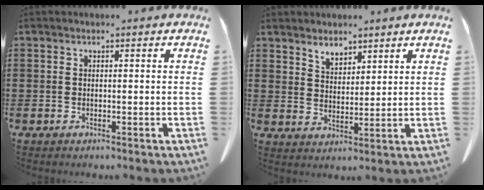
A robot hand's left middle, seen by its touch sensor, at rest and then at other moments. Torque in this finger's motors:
{"motor_torque": [0.22, 0.28, 0.09, 0.04]}